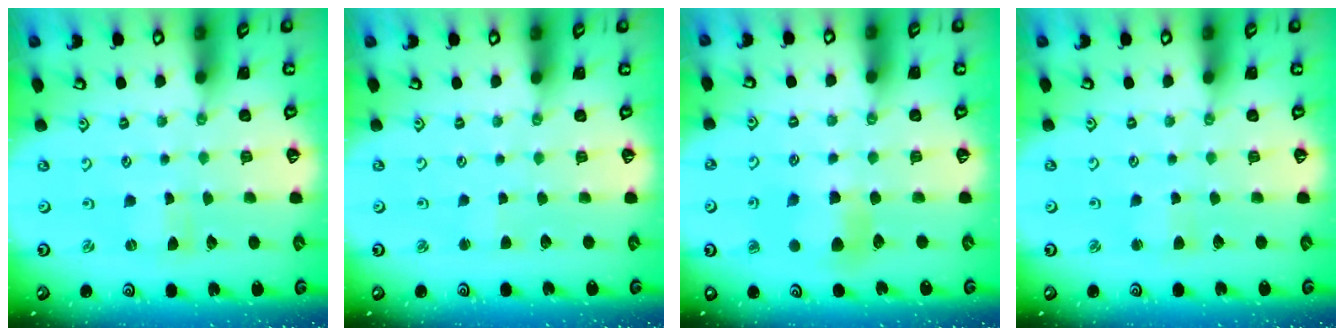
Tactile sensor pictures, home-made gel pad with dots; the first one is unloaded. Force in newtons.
{"total": 1.3, "press": 1.3, "slide": 0.2}
{"total": 6.7, "press": 6.7, "slide": 0.3}
{"total": 2.2, "press": 2.2, "slide": 0.3}